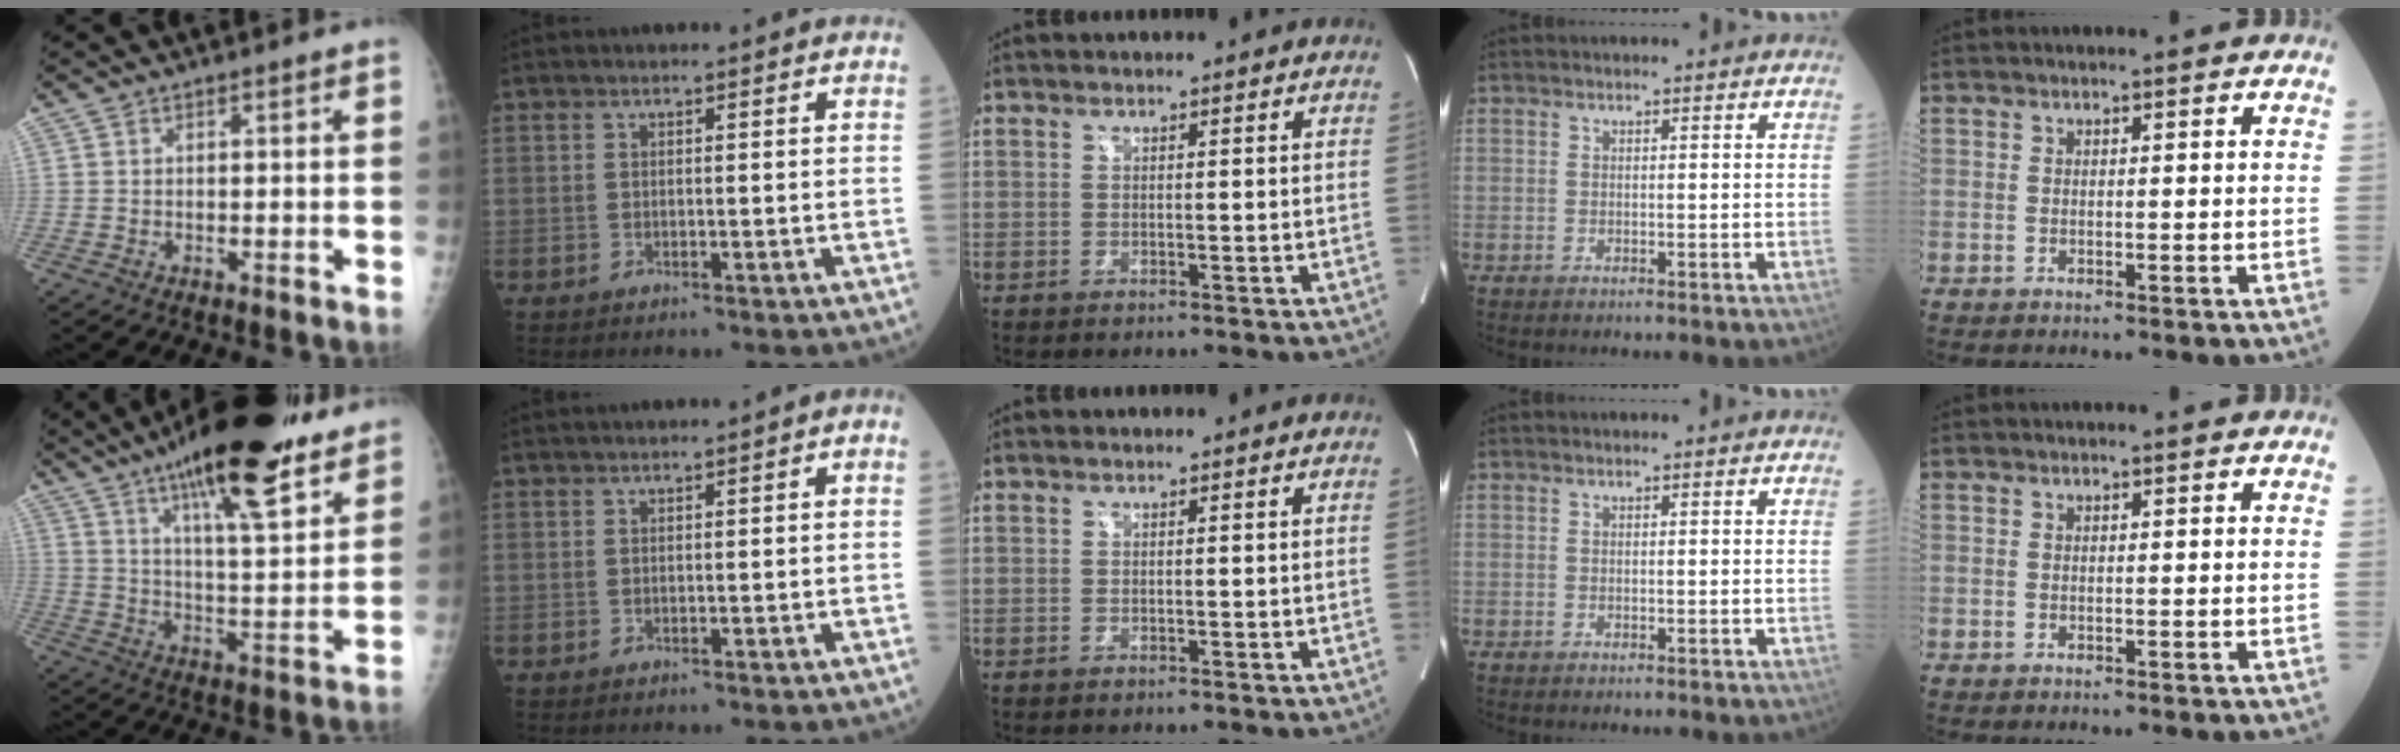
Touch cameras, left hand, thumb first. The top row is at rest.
{"thumb": {"total": 23.7, "force": [15.9, 6.0, 16.5], "torque": [-0.231, -0.051, 0.247]}, "index": {"total": 1.2, "force": [0.1, 0.4, 1.1], "torque": [-0.015, 0.011, 0.002]}}